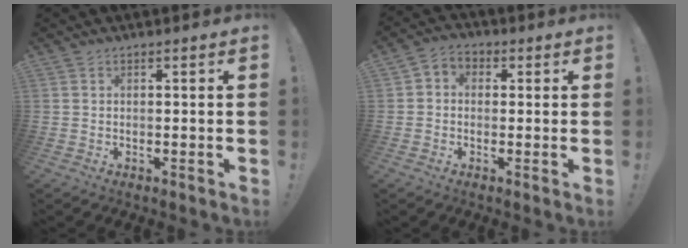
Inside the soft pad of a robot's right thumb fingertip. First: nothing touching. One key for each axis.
{"total": 3.9, "fx": -0.9, "fy": 3.2, "fz": 1.9, "tx": -0.025, "ty": 0.008, "tz": -0.015}